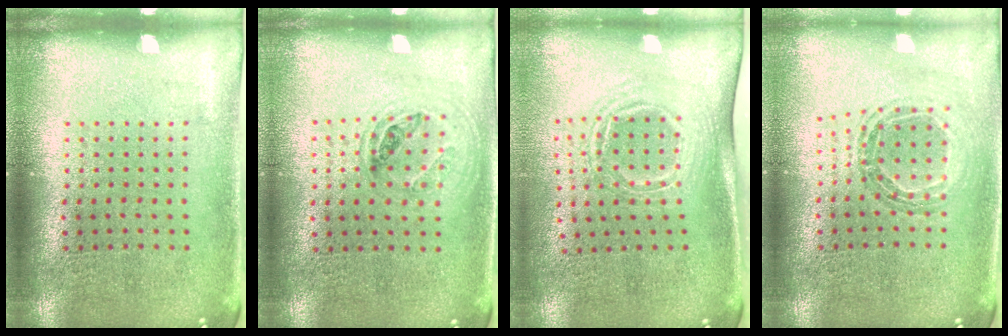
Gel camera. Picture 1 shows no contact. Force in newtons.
{"total": 0.9, "press": 0.9, "slide": 0.2}
{"total": 1.7, "press": 1.2, "slide": 1.2}
{"total": 0.8, "press": 0.8, "slide": 0.1}